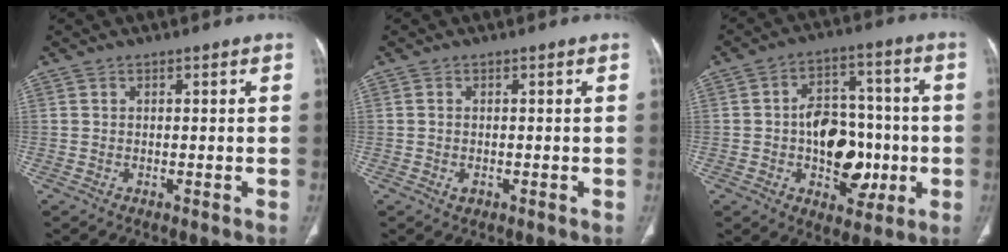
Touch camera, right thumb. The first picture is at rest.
{"total": 1.3, "force": [-0.3, 0.9, 0.8], "torque": [-0.013, 0.002, -0.003]}
{"total": 15.0, "force": [-2.4, 9.9, 11.0], "torque": [-0.114, 0.035, -0.027]}